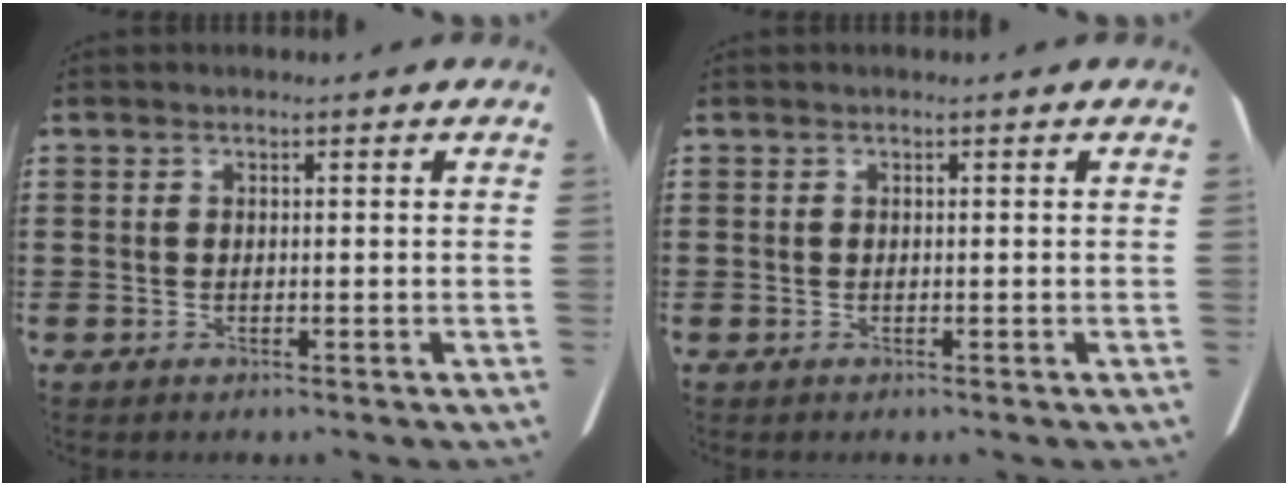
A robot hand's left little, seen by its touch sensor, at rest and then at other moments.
{"total": 0.0}